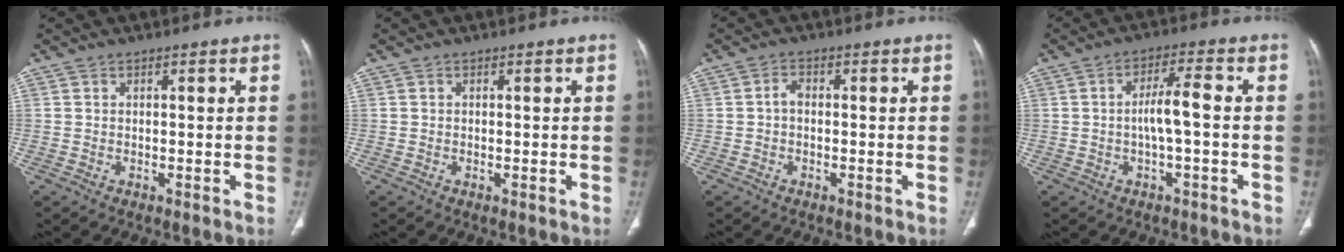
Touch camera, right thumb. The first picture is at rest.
{"total": 0.0}
{"total": 1.8, "force": [-0.3, 1.2, 1.4], "torque": [-0.023, 0.006, -0.011]}
{"total": 5.3, "force": [-0.7, 1.0, 5.2], "torque": [-0.105, 0.020, -0.014]}